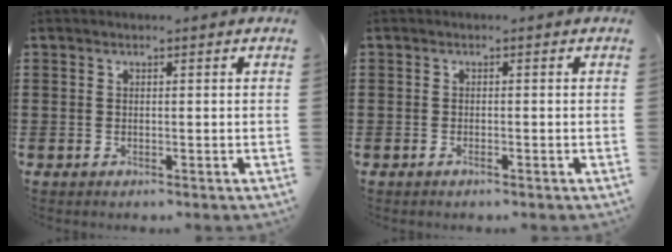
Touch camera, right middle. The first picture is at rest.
{"total": 0.7, "force": [-0.4, 0.1, 0.5], "torque": [-0.012, -0.004, -0.007]}